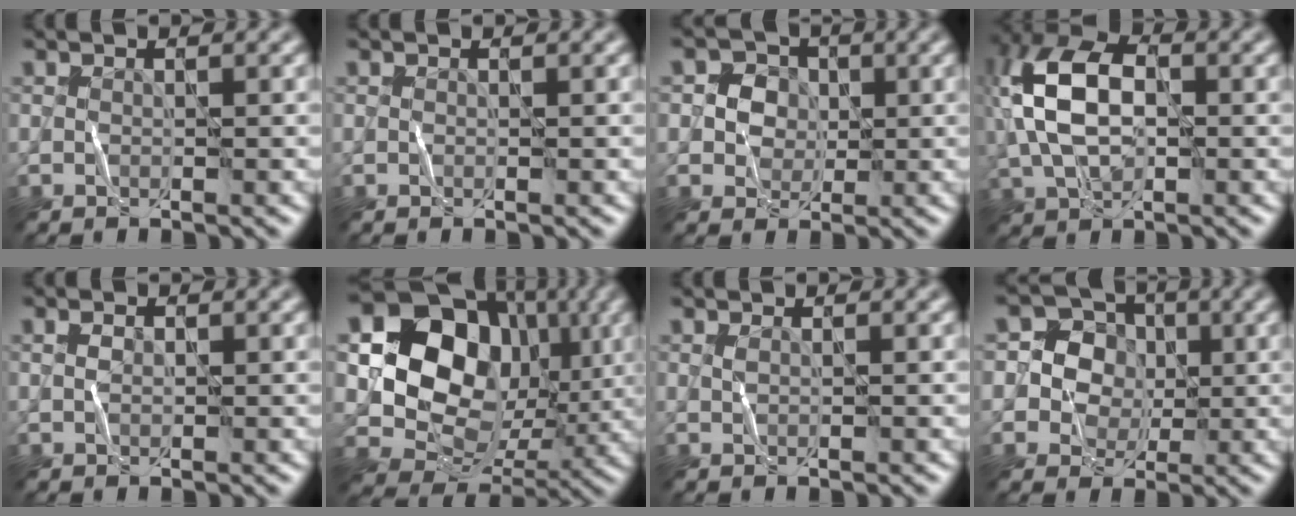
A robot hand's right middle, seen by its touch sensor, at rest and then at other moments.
{"total": 0.0}
{"total": 2.5, "force": [0.1, 2.4, 0.9], "torque": [-0.014, 0.002, -0.001]}
{"total": 9.3, "force": [0.4, 5.7, 7.3], "torque": [-0.179, 0.018, -0.001]}
{"total": 0.7, "force": [0.1, 0.6, 0.4], "torque": [-0.011, 0.001, 0.002]}
{"total": 14.1, "force": [2.5, 11.6, 7.7], "torque": [-0.132, 0.013, 0.045]}
{"total": 0.0}
{"total": 4.2, "force": [0.0, 3.9, 1.4], "torque": [-0.016, 0.006, -0.016]}